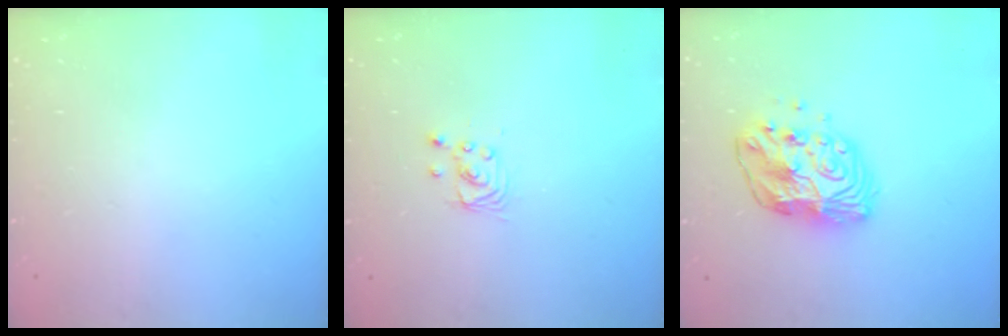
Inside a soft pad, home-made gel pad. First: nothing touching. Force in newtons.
{"total": 2.9, "press": 2.9, "slide": 0.2}
{"total": 11.9, "press": 11.9, "slide": 0.8}